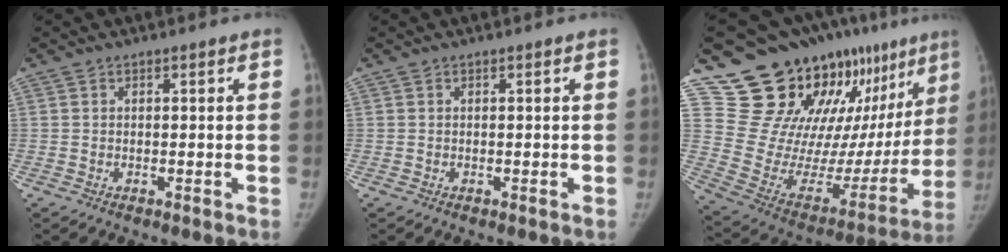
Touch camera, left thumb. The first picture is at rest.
{"total": 0.0}
{"total": 27.4, "force": [20.0, 12.4, 14.1], "torque": [-0.159, -0.100, 0.306]}